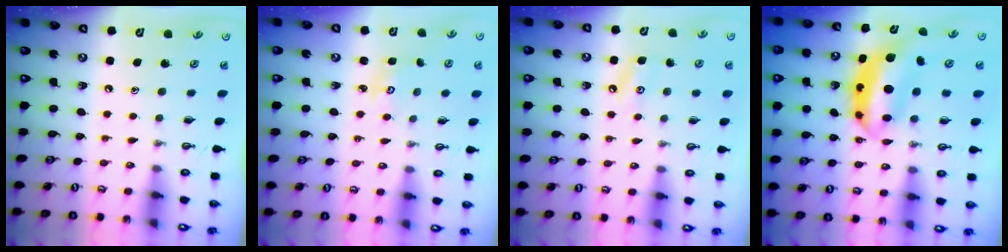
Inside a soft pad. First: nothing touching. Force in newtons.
{"total": 2.8, "press": 2.8, "slide": 0.3}
{"total": 5.3, "press": 5.2, "slide": 0.4}
{"total": 9.6, "press": 9.6, "slide": 0.7}